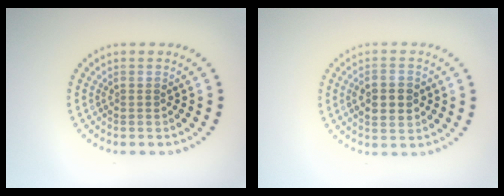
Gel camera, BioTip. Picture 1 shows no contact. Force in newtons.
{"total": 3.8, "press": 3.8, "slide": 0.1}